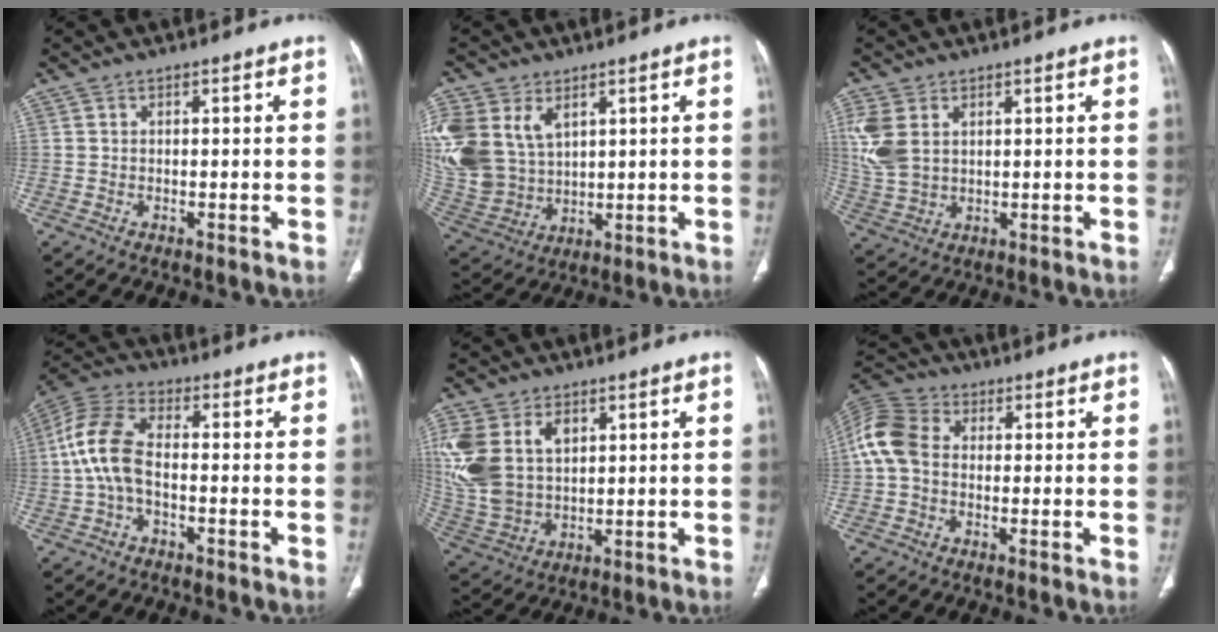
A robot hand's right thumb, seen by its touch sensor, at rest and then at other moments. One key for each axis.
{"total": 21.7, "fx": 7.4, "fy": 15.9, "fz": 12.8, "tx": -0.323, "ty": 0.009, "tz": 0.172}
{"total": 8.7, "fx": 2.7, "fy": 5.7, "fz": 5.9, "tx": -0.143, "ty": -0.002, "tz": 0.066}
{"total": 10.4, "fx": -1.2, "fy": 5.9, "fz": 8.6, "tx": -0.187, "ty": 0.032, "tz": -0.030}
{"total": 18.6, "fx": 5.5, "fy": 12.8, "fz": 12.3, "tx": -0.282, "ty": -0.002, "tz": 0.121}
{"total": 9.3, "fx": 0.2, "fy": 6.9, "fz": 6.2, "tx": -0.132, "ty": 0.027, "tz": -0.007}